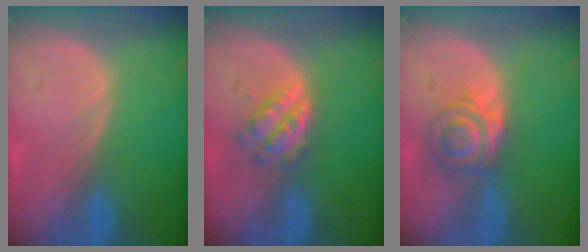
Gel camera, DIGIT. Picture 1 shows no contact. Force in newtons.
{"total": 5.0, "press": 4.4, "slide": 2.4}
{"total": 6.0, "press": 5.5, "slide": 2.2}